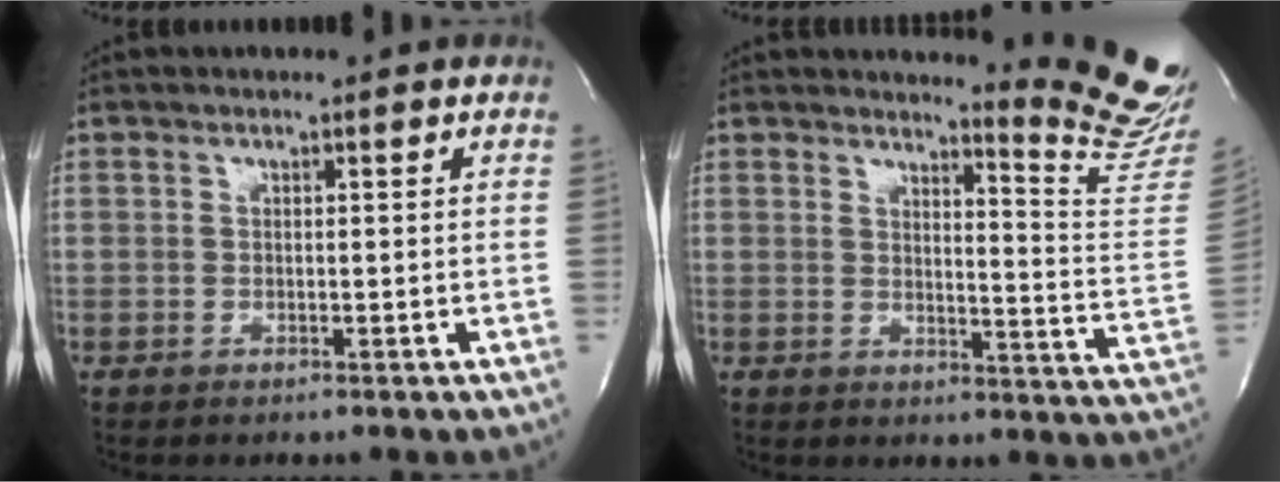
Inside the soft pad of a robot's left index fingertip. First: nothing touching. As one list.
[{"total": 12.2, "force": [11.7, -1.5, 3.0], "torque": [-0.031, -0.139, 0.121]}]